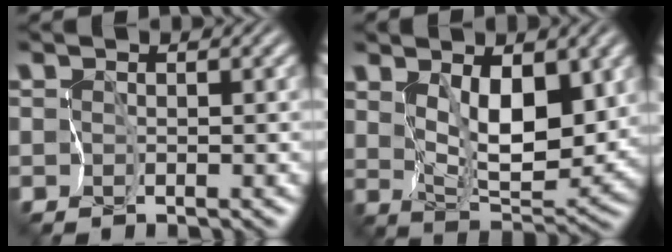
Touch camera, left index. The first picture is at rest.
{"total": 5.7, "force": [2.4, 2.3, 4.6], "torque": [-0.079, -0.013, 0.055]}